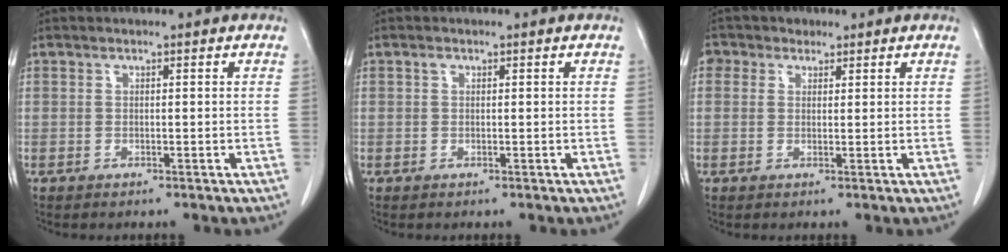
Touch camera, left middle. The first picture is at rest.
{"total": 0.6, "force": [0.2, 0.4, 0.2], "torque": [-0.004, 0.003, 0.002]}
{"total": 3.1, "force": [1.6, 2.6, 0.6], "torque": [-0.016, 0.015, 0.025]}